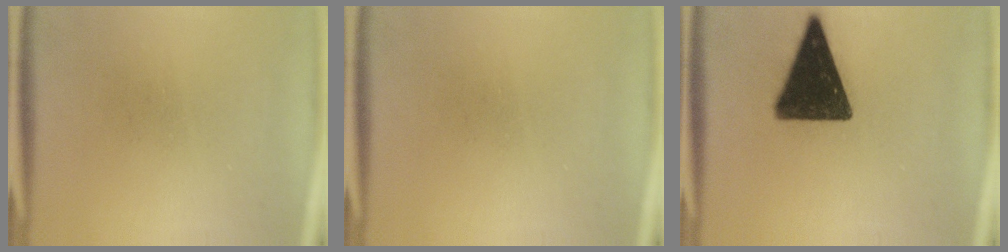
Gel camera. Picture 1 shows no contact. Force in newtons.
{"total": 0.0}
{"total": 16.0}